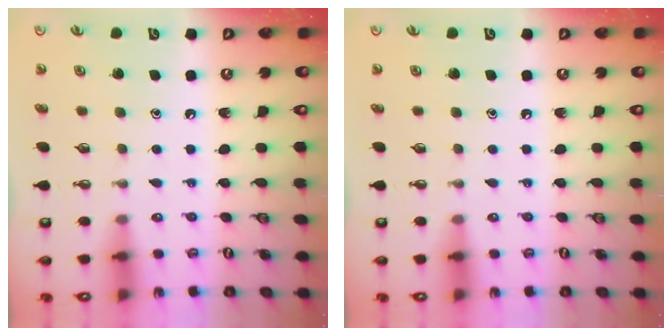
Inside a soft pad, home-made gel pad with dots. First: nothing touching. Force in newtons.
{"total": 0.0}